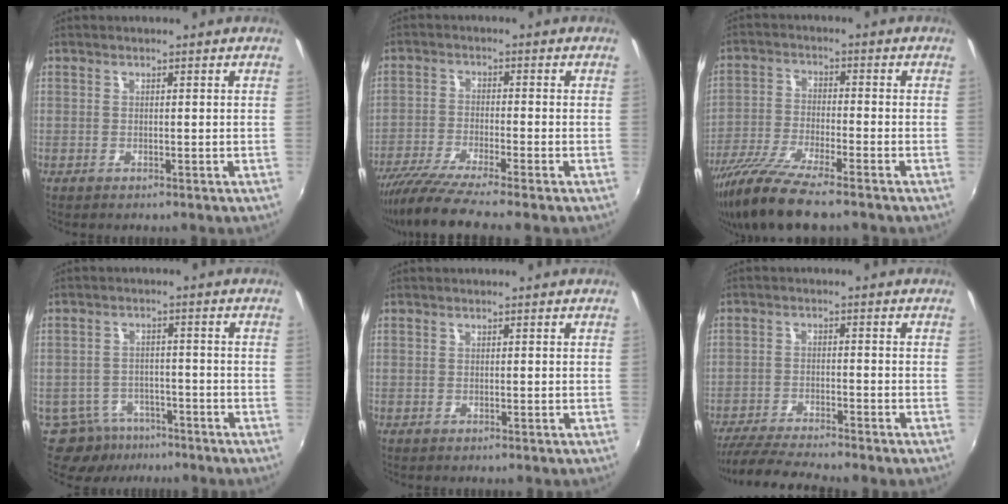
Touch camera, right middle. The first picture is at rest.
{"total": 9.3, "force": [-7.9, -0.8, 4.9], "torque": [-0.107, -0.034, -0.141]}
{"total": 11.1, "force": [-8.6, 1.3, 6.9], "torque": [-0.151, -0.031, -0.166]}
{"total": 8.6, "force": [-6.2, 5.7, 1.8], "torque": [-0.050, 0.007, -0.091]}
{"total": 0.0}
{"total": 10.0, "force": [-9.1, 0.4, 4.2], "torque": [-0.106, -0.019, -0.156]}